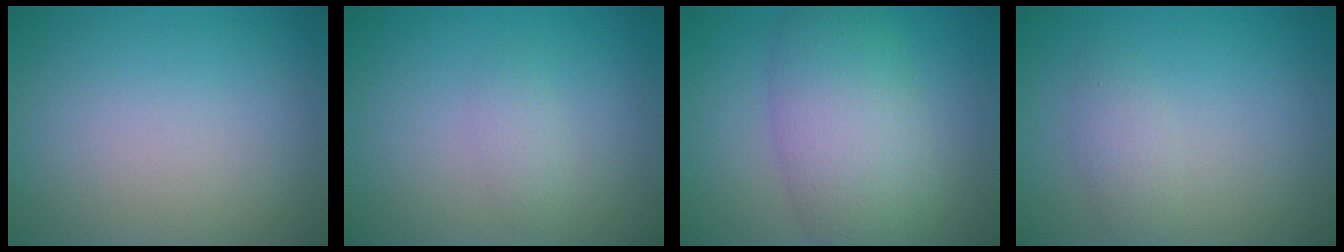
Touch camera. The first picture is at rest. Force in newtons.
{"total": 1.3, "press": 1.3, "slide": 0.0}
{"total": 7.3, "press": 7.2, "slide": 0.5}
{"total": 1.6, "press": 1.6, "slide": 0.1}